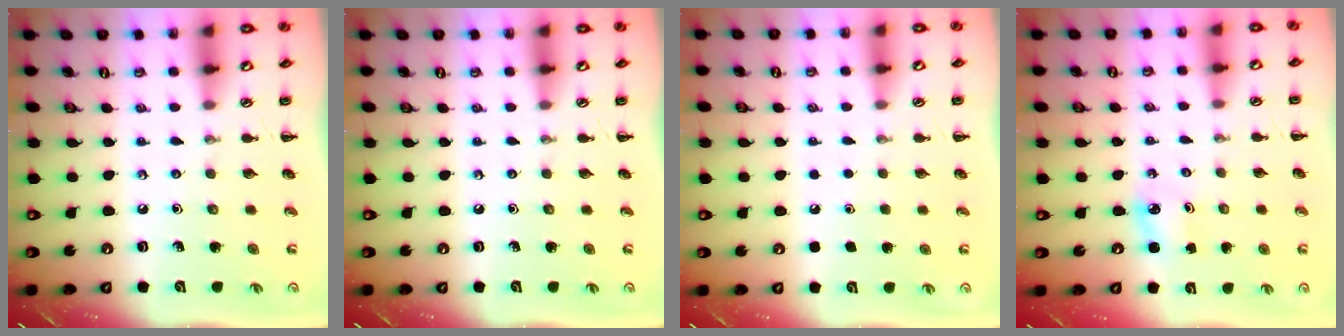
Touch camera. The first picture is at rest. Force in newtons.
{"total": 0.0}
{"total": 1.7, "press": 1.7, "slide": 0.1}
{"total": 2.6, "press": 2.6, "slide": 0.4}